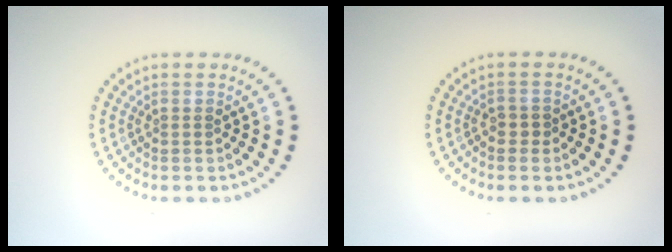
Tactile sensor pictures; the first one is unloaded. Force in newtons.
{"total": 0.7, "press": 0.5, "slide": 0.4}